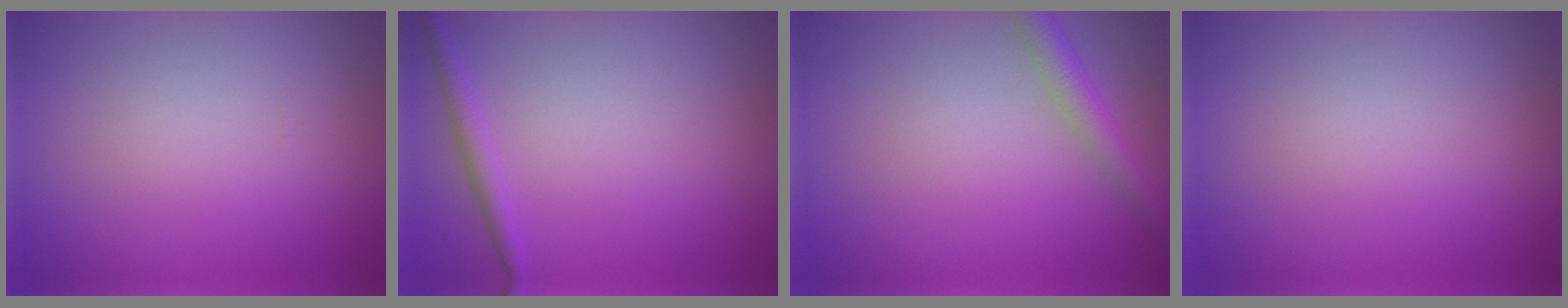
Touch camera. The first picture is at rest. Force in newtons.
{"total": 1.6, "press": 1.6, "slide": 0.0}
{"total": 2.8, "press": 2.8, "slide": 0.1}
{"total": 0.0}